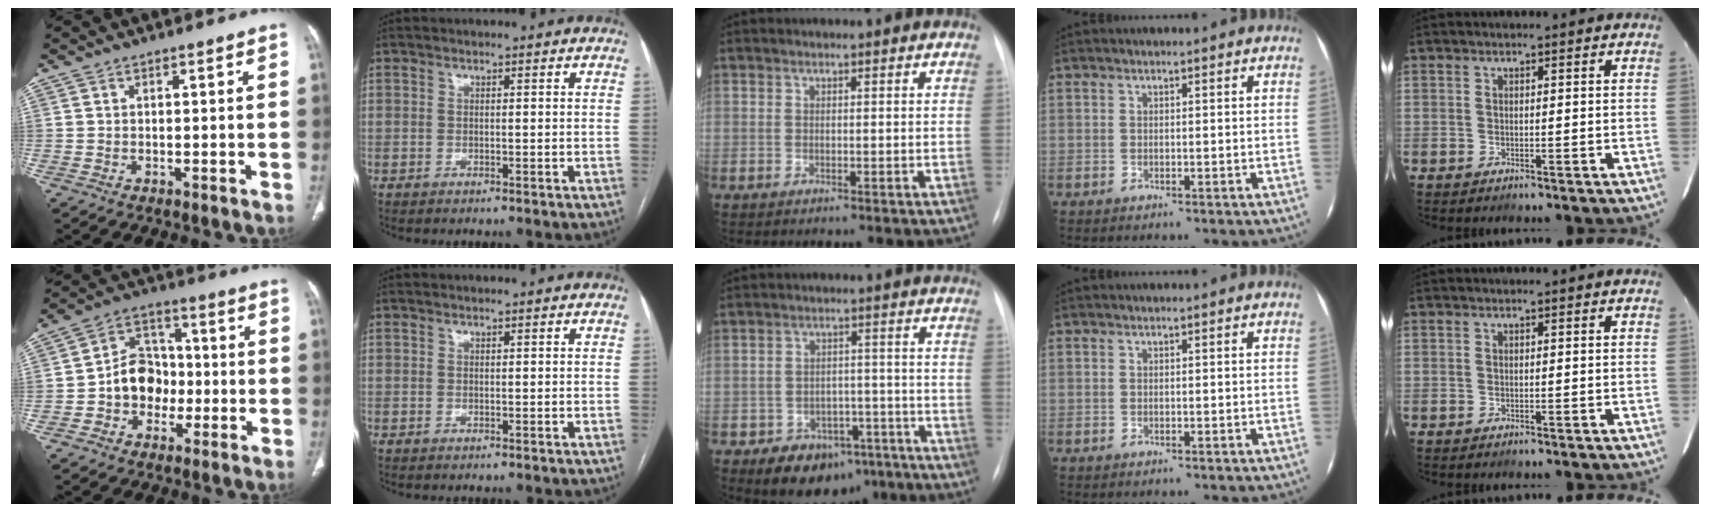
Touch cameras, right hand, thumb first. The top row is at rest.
{"thumb": {"total": 7.9, "force": [-1.9, 6.2, 4.6], "torque": [-0.052, 0.031, -0.045]}, "middle": {"total": 9.5, "force": [-6.0, 6.1, 4.2], "torque": [-0.059, 0.016, -0.083]}}